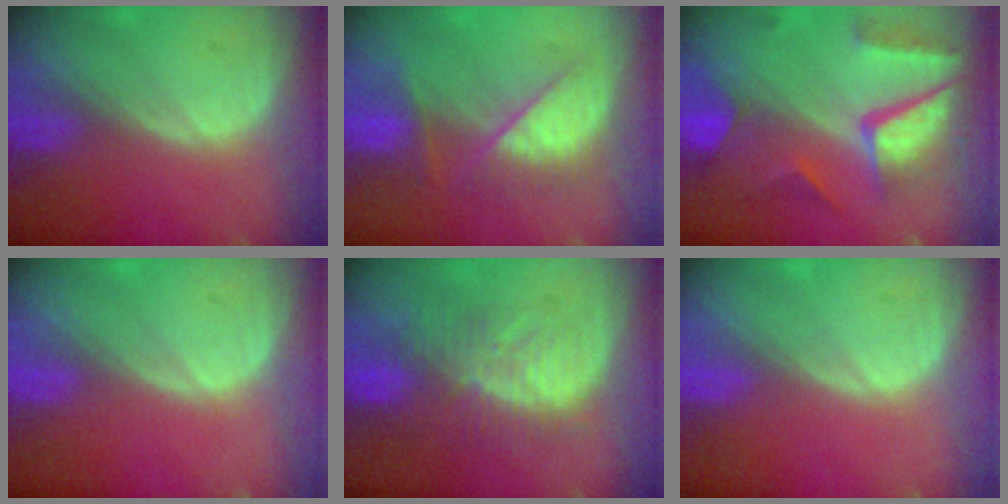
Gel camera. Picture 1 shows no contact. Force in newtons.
{"total": 7.4, "press": 7.4, "slide": 0.5}
{"total": 10.4, "press": 8.8, "slide": 5.5}
{"total": 0.0}
{"total": 10.0, "press": 8.8, "slide": 4.6}
{"total": 0.0}